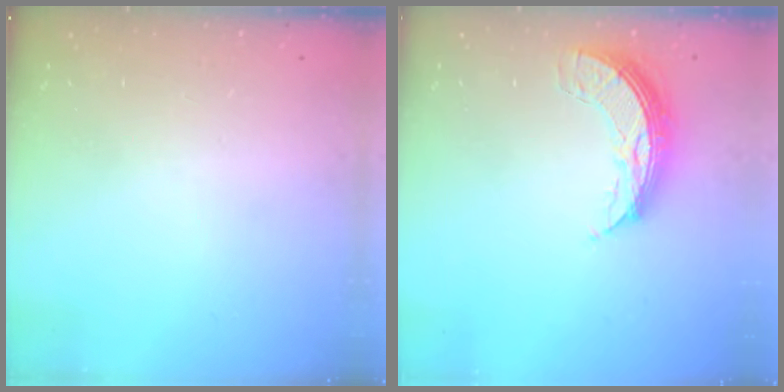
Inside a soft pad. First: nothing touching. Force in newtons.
{"total": 7.9, "press": 7.8, "slide": 0.8}